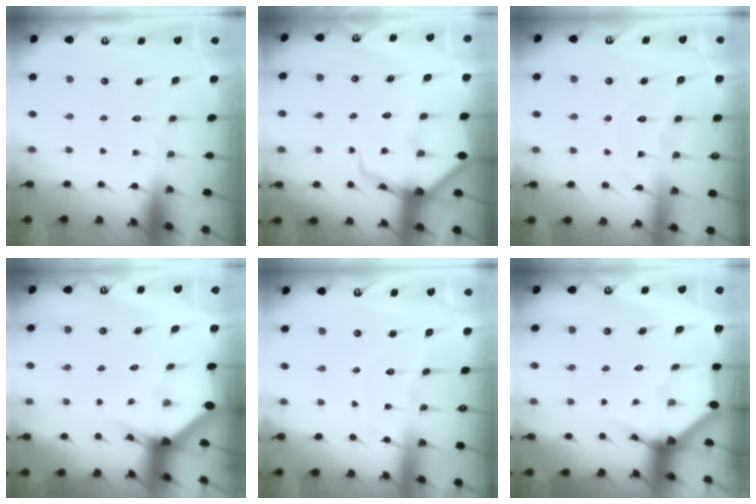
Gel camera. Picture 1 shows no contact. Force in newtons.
{"total": 9.8, "press": 9.8, "slide": 1.0}
{"total": 7.2, "press": 7.1, "slide": 0.8}
{"total": 2.7, "press": 2.7, "slide": 0.2}
{"total": 6.5, "press": 6.4, "slide": 0.6}
{"total": 3.4, "press": 3.4, "slide": 0.2}